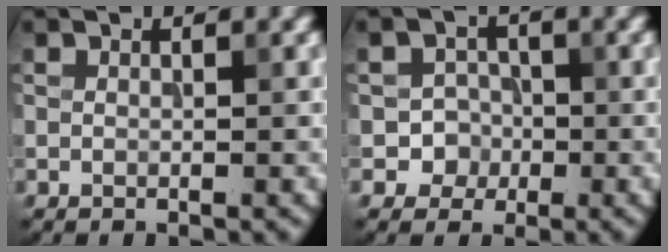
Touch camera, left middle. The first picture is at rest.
{"total": 2.7, "force": [-0.9, 2.5, 0.3], "torque": [0.015, 0.009, -0.022]}